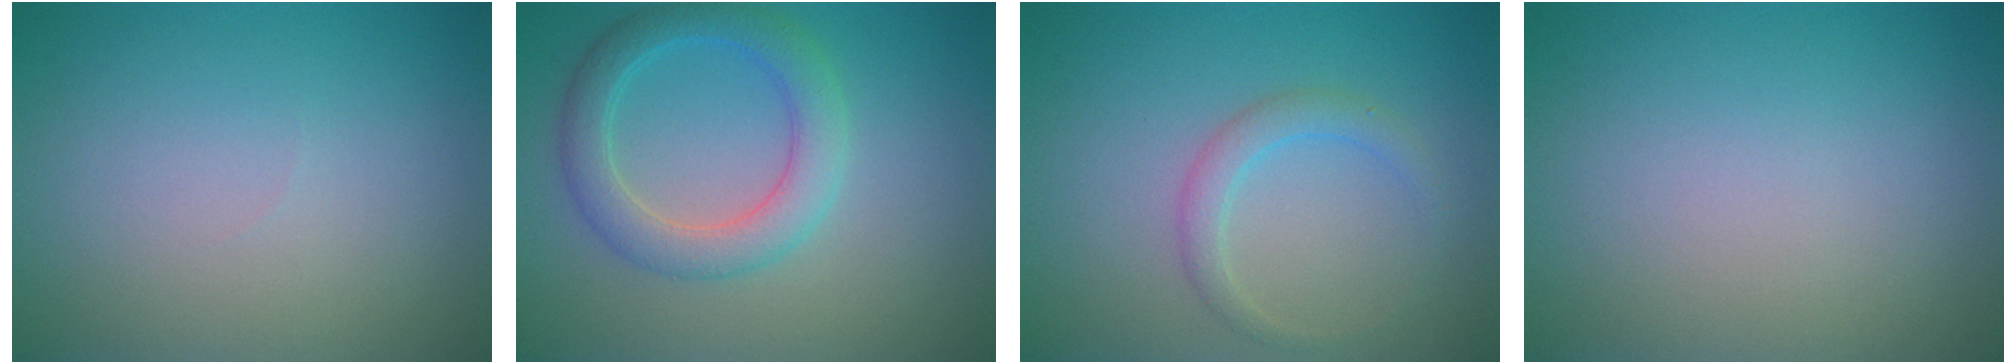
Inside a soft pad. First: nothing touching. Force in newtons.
{"total": 4.1, "press": 4.1, "slide": 0.3}
{"total": 2.0, "press": 2.0, "slide": 0.2}
{"total": 0.0}